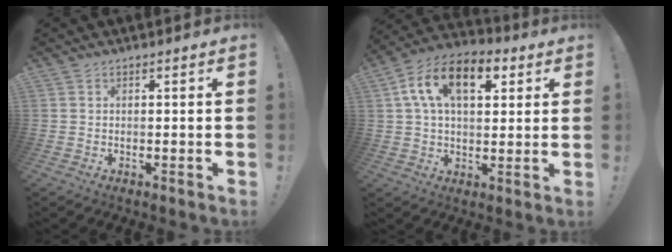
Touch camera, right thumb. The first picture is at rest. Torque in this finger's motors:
{"motor_torque": [0.52, 1.07, 0.54, -0.14, 0.47]}